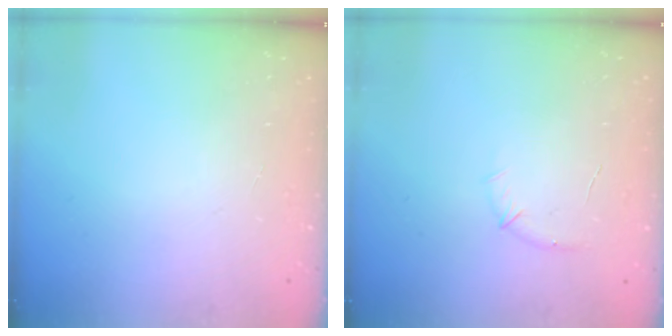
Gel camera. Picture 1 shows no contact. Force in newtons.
{"total": 5.5, "press": 5.3, "slide": 1.5}